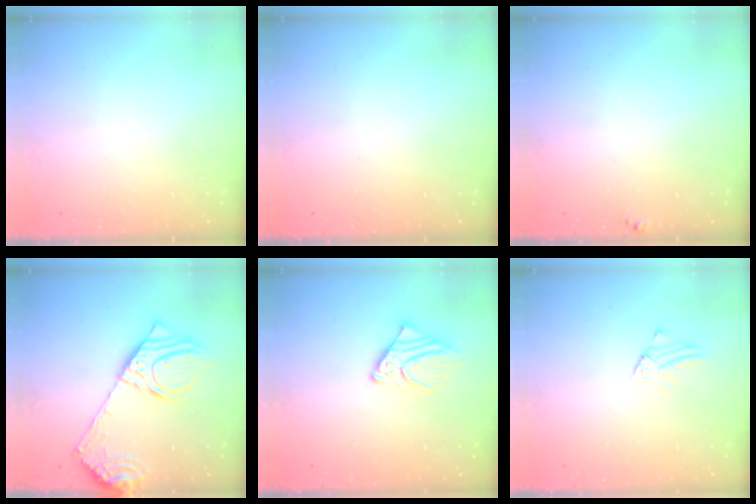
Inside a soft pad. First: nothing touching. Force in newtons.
{"total": 0.0}
{"total": 3.3, "press": 3.3, "slide": 0.4}
{"total": 17.2, "press": 16.8, "slide": 3.3}
{"total": 7.8, "press": 7.8, "slide": 0.5}
{"total": 1.4, "press": 1.4, "slide": 0.0}